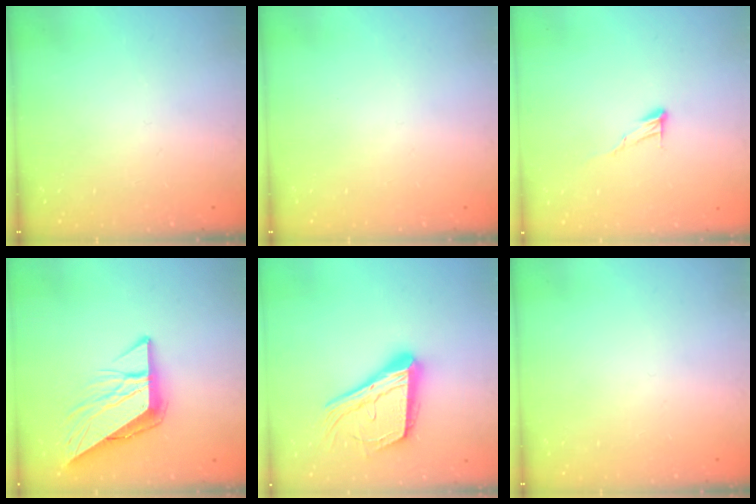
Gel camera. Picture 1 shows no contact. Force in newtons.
{"total": 0.0}
{"total": 6.5, "press": 6.5, "slide": 0.4}
{"total": 10.6, "press": 10.5, "slide": 1.3}
{"total": 21.0, "press": 20.9, "slide": 2.7}
{"total": 0.0}